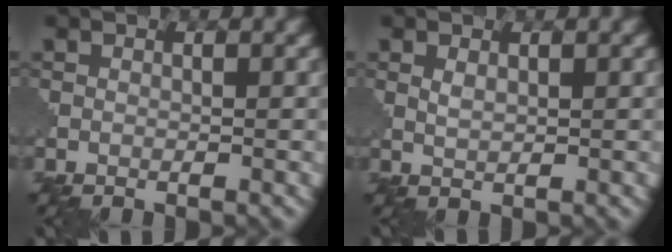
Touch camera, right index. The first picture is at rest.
{"total": 0.9, "force": [0.8, 0.4, 0.4], "torque": [-0.012, -0.003, 0.018]}